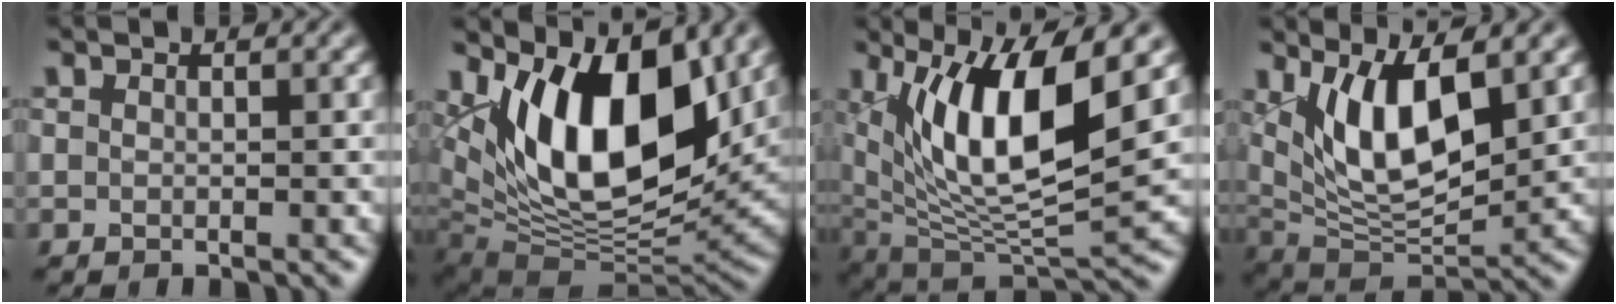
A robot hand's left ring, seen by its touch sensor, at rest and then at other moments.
{"total": 13.9, "force": [5.1, 7.0, 10.9], "torque": [-0.174, 0.000, 0.083]}
{"total": 11.2, "force": [3.9, 3.6, 9.9], "torque": [-0.173, -0.009, 0.072]}
{"total": 8.7, "force": [2.9, 3.5, 7.4], "torque": [-0.139, -0.018, 0.057]}